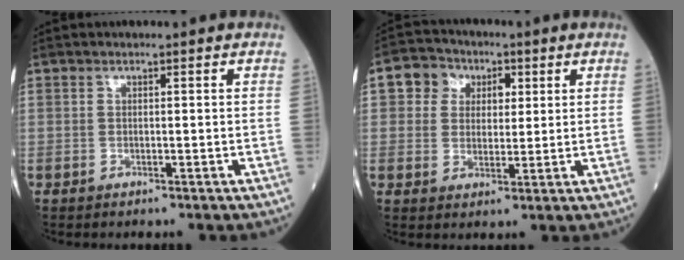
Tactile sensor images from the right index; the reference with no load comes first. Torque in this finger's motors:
{"motor_torque": [0.16, 0.12, 0.05, 0.01]}